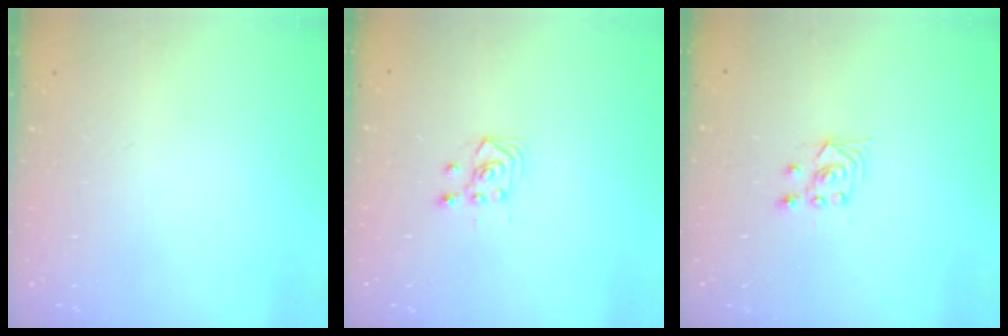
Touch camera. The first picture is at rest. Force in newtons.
{"total": 3.2, "press": 3.1, "slide": 0.7}
{"total": 2.9, "press": 2.5, "slide": 1.4}